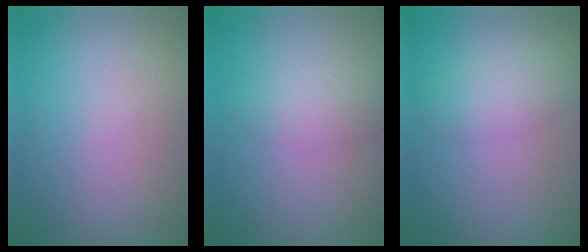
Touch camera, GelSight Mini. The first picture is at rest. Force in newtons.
{"total": 2.0, "press": 2.0, "slide": 0.0}
{"total": 2.5, "press": 2.5, "slide": 0.1}